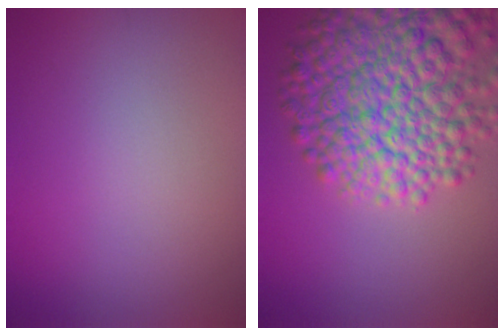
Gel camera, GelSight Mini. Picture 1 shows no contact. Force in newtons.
{"total": 11.5, "press": 11.4, "slide": 0.6}